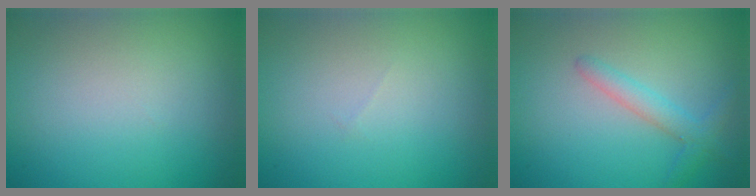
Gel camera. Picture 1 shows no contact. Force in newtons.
{"total": 0.0}
{"total": 2.2, "press": 2.2, "slide": 0.1}